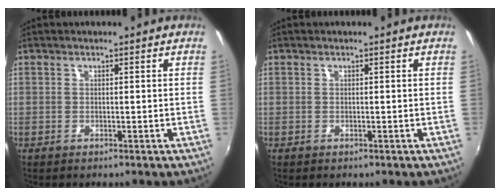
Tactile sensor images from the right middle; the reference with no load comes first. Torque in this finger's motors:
{"motor_torque": [0.30, -0.34, -0.01, 0.02]}